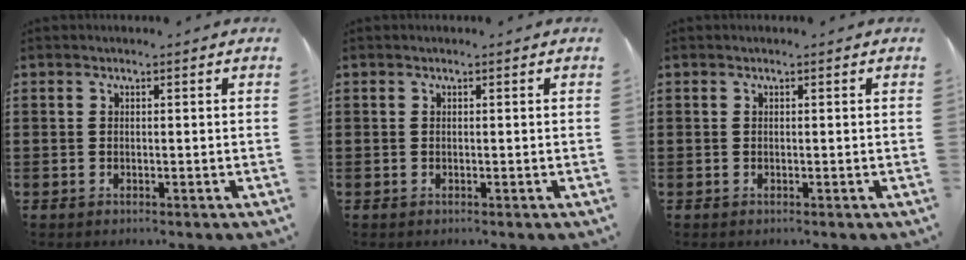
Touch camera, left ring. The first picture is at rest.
{"total": 0.0}
{"total": 0.0}